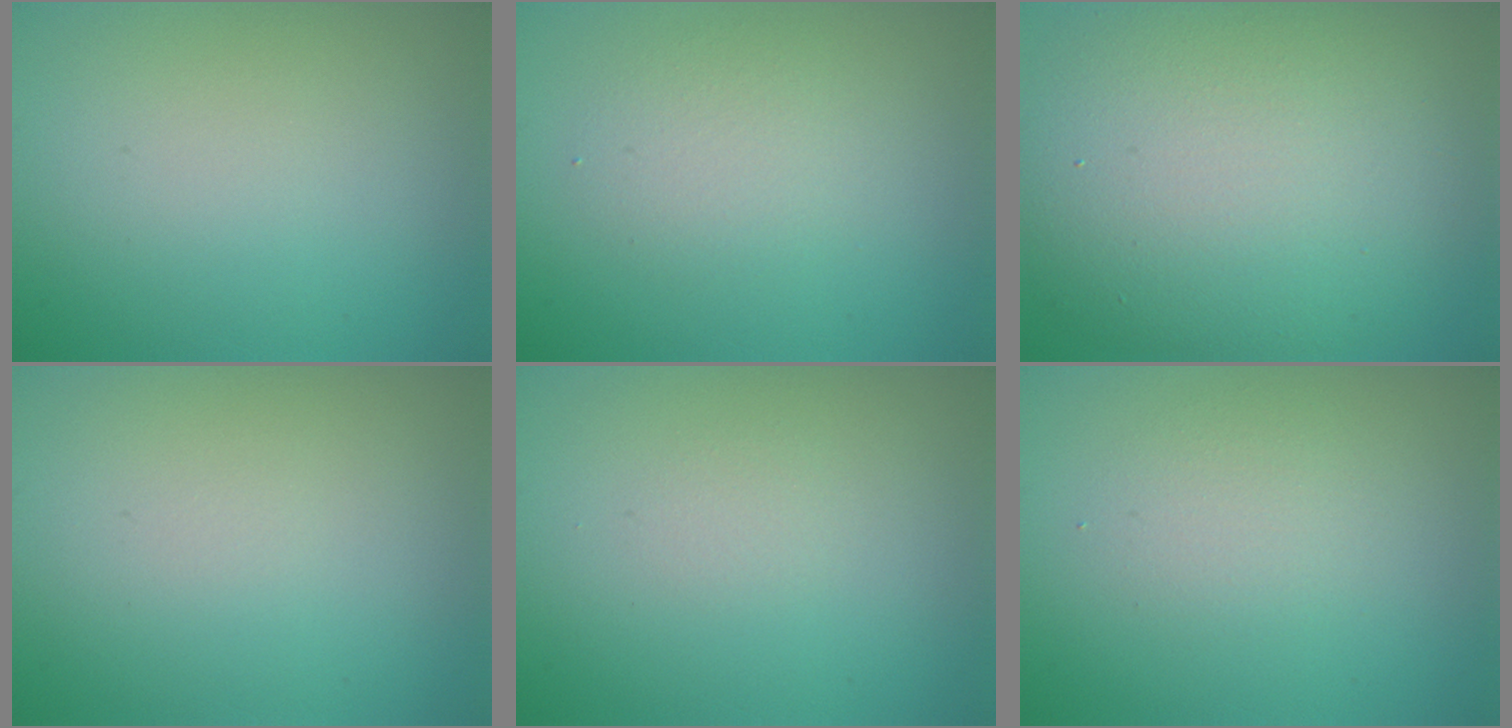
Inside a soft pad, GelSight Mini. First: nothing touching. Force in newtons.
{"total": 2.1, "press": 2.1, "slide": 0.1}
{"total": 12.2, "press": 12.2, "slide": 0.8}
{"total": 0.0}
{"total": 0.5, "press": 0.5, "slide": 0.1}
{"total": 1.9, "press": 1.9, "slide": 0.2}